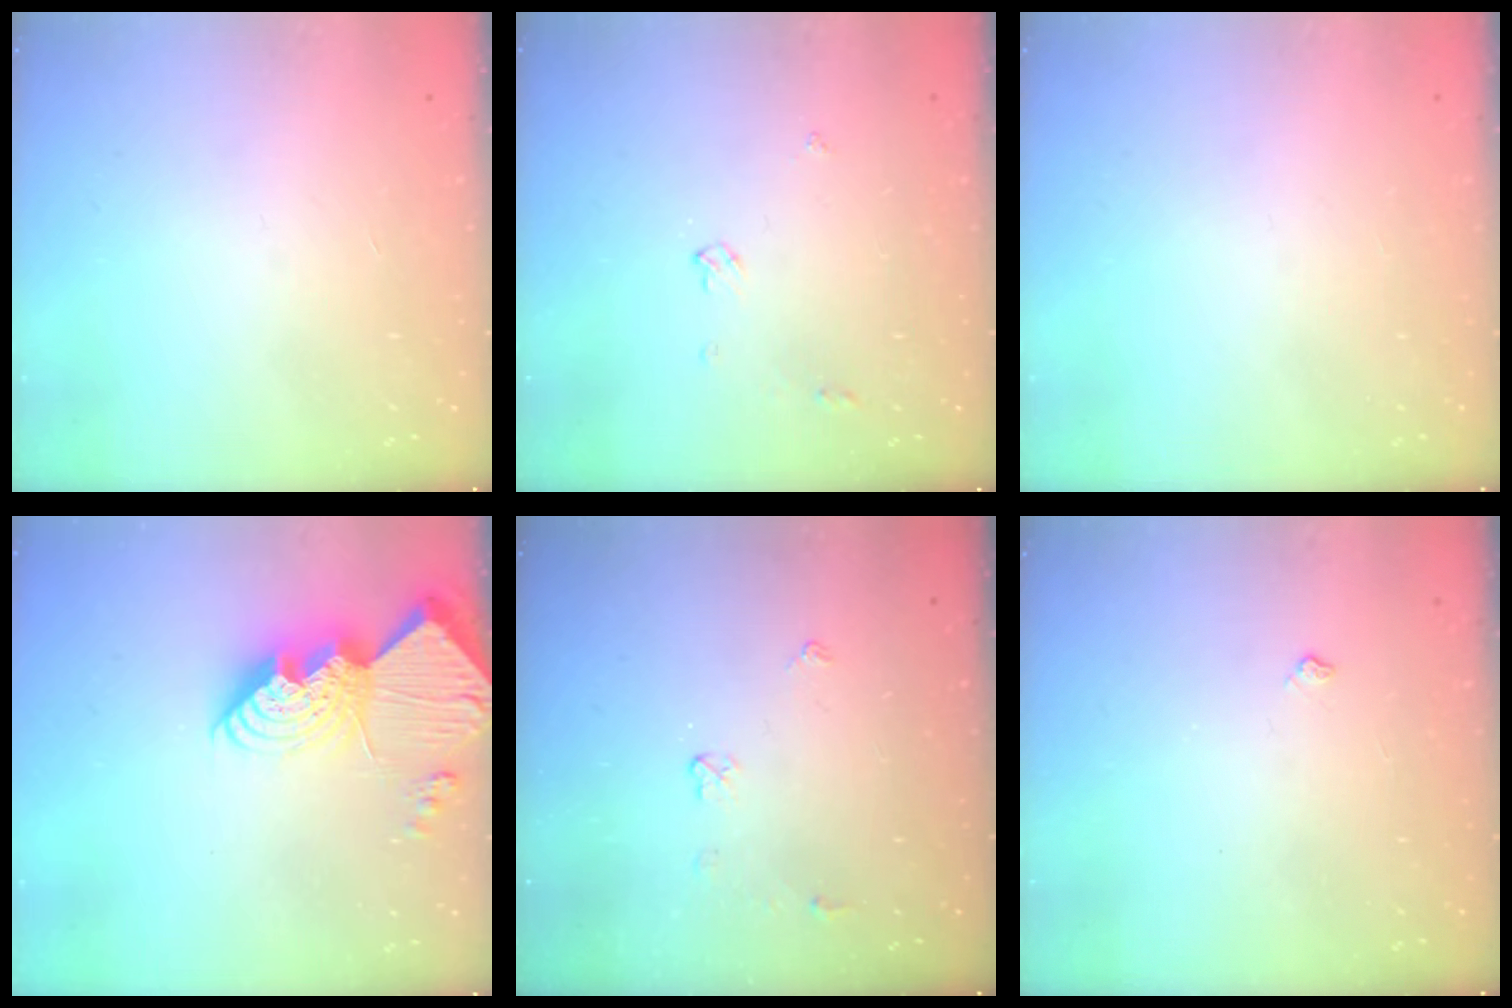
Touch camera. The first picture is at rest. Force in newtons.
{"total": 3.9, "press": 3.9, "slide": 0.6}
{"total": 0.0}
{"total": 21.2, "press": 21.1, "slide": 2.0}
{"total": 3.6, "press": 3.5, "slide": 0.6}
{"total": 3.9, "press": 3.9, "slide": 0.6}